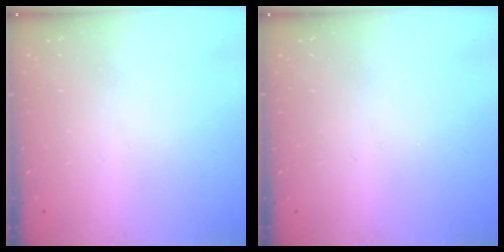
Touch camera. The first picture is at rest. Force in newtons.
{"total": 0.0}